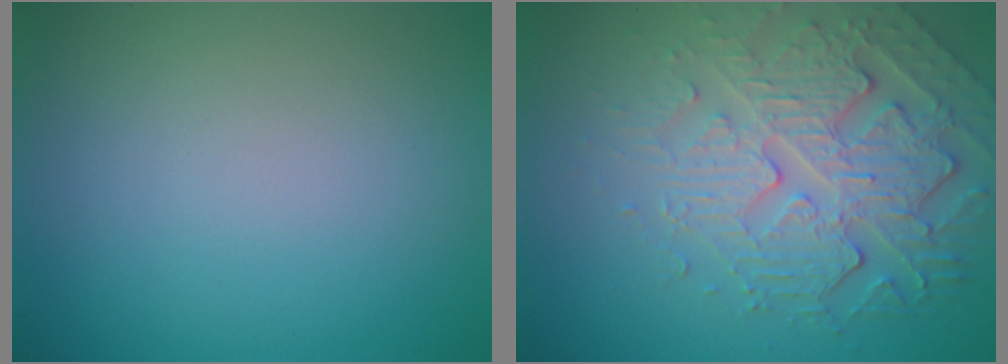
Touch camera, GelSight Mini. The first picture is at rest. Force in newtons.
{"total": 6.0, "press": 4.8, "slide": 3.7}